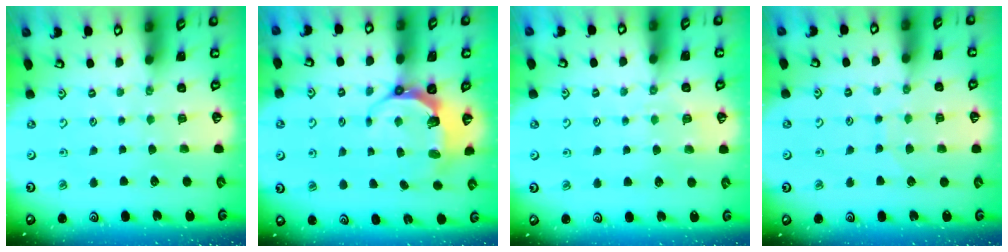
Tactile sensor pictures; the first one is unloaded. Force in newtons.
{"total": 7.3, "press": 6.5, "slide": 3.4}
{"total": 2.9, "press": 2.8, "slide": 0.6}
{"total": 6.8, "press": 6.8, "slide": 0.5}